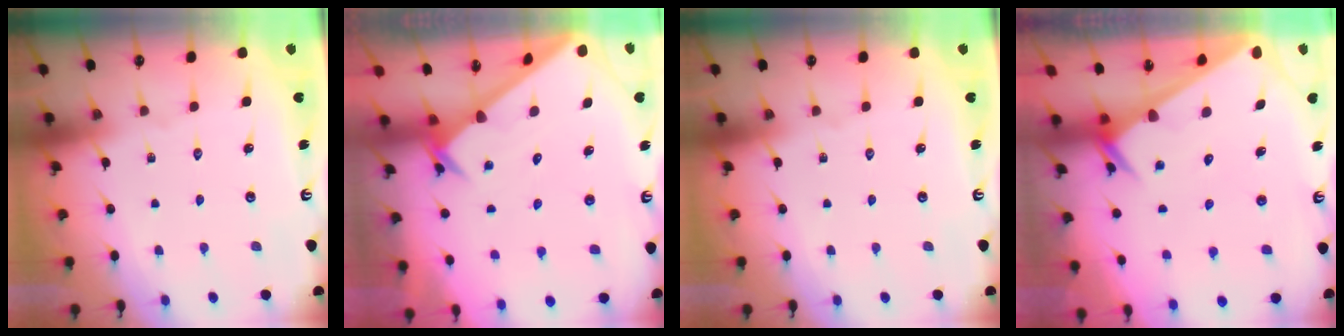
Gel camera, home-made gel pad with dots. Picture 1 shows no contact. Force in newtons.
{"total": 2.3, "press": 2.3, "slide": 0.2}
{"total": 0.0}
{"total": 2.4, "press": 2.4, "slide": 0.0}